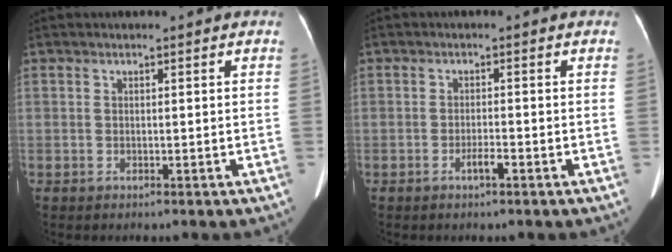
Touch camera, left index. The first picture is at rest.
{"total": 1.8, "force": [-1.0, 0.1, 1.5], "torque": [-0.028, -0.002, -0.016]}